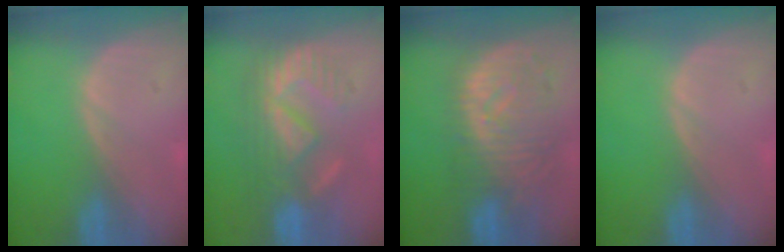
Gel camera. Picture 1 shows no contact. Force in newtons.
{"total": 8.5, "press": 8.3, "slide": 1.8}
{"total": 10.9, "press": 9.6, "slide": 5.1}
{"total": 0.0}